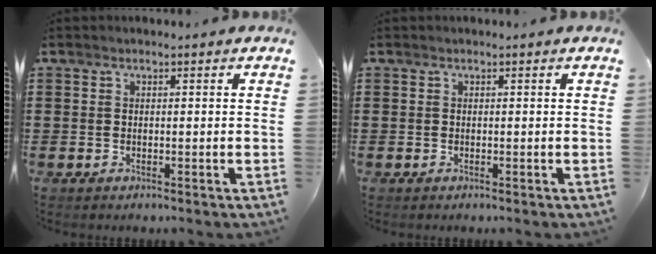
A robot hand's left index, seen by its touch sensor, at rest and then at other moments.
{"total": 0.0}